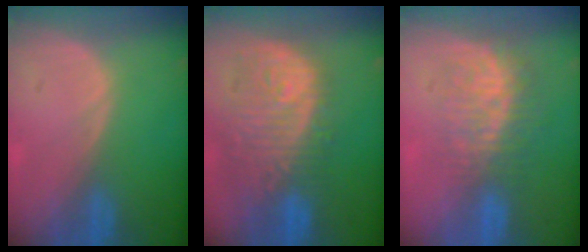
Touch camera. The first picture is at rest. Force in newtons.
{"total": 12.0, "press": 10.7, "slide": 5.4}
{"total": 8.7, "press": 7.3, "slide": 4.6}